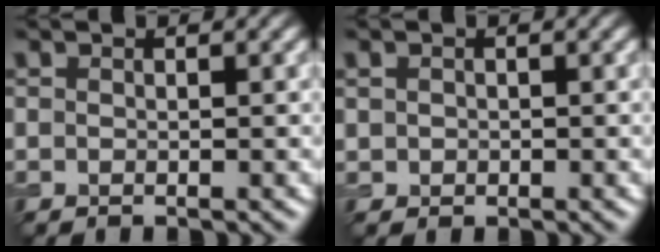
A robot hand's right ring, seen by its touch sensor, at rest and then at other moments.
{"total": 0.8, "force": [0.1, 0.7, 0.3], "torque": [-0.003, -0.001, 0.001]}